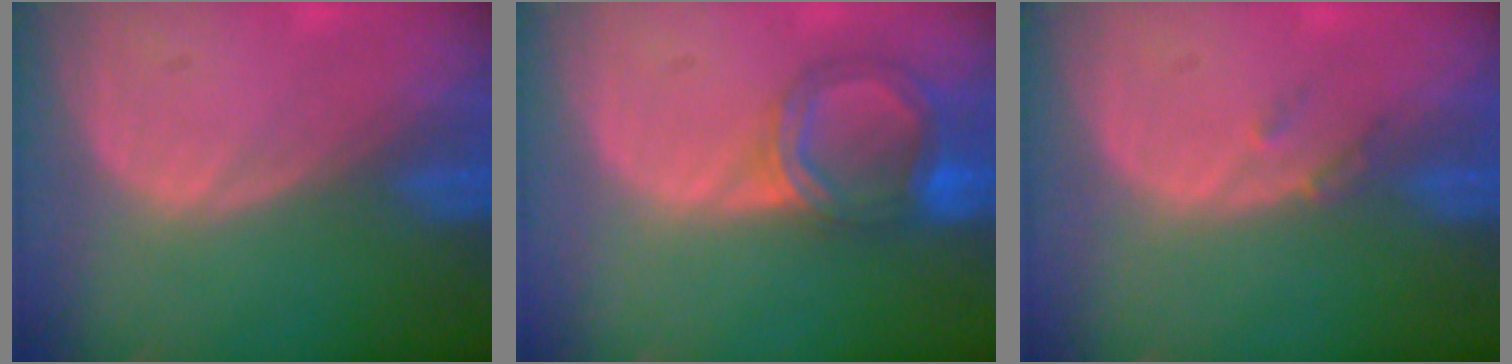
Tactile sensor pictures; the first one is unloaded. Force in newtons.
{"total": 6.5, "press": 5.8, "slide": 2.9}
{"total": 1.5, "press": 1.3, "slide": 0.7}